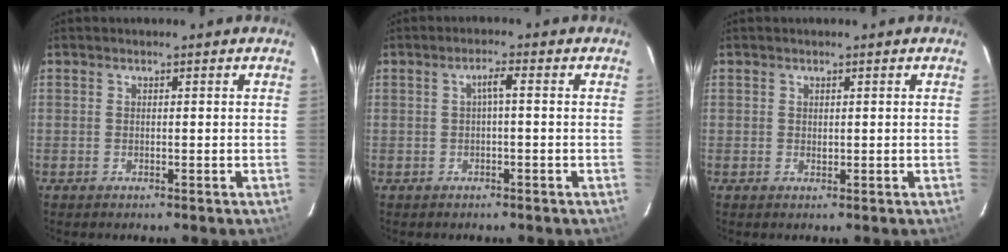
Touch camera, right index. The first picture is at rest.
{"total": 1.9, "force": [-0.2, 0.1, 1.9], "torque": [-0.037, 0.008, -0.002]}
{"total": 0.6, "force": [0.3, 0.5, 0.1], "torque": [-0.001, 0.002, 0.005]}